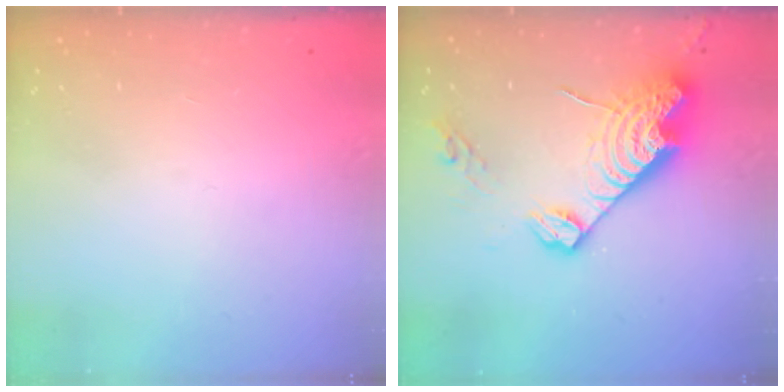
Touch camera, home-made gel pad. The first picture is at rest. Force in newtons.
{"total": 16.4, "press": 16.3, "slide": 1.5}